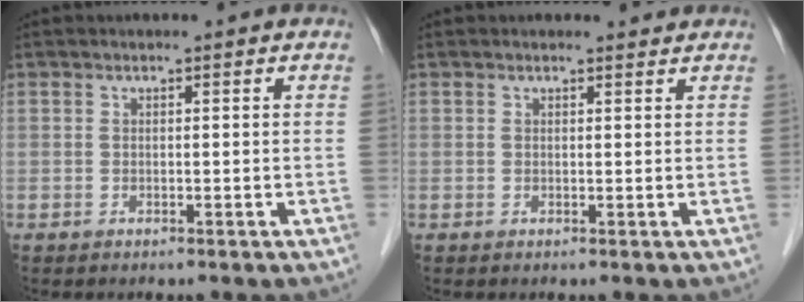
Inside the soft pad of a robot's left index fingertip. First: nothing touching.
{"total": 1.3, "force": [1.3, 0.3, 0.0], "torque": [-0.010, -0.003, 0.015]}